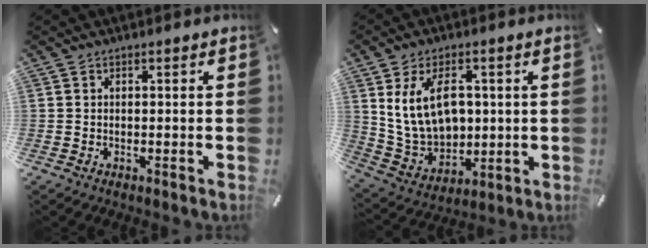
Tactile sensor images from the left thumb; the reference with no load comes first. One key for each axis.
{"total": 13.3, "fx": 3.0, "fy": 9.8, "fz": 8.4, "tx": -0.175, "ty": 0.000, "tz": 0.060}